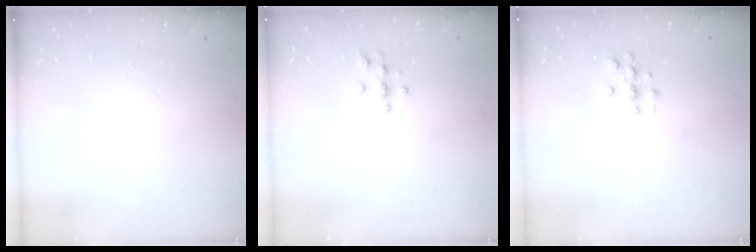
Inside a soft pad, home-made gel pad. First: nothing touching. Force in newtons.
{"total": 3.9, "press": 3.9, "slide": 0.3}
{"total": 3.4, "press": 3.4, "slide": 0.2}